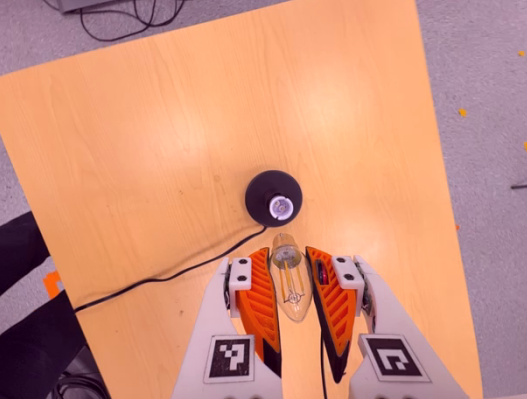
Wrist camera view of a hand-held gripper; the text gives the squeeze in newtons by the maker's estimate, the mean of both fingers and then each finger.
{"total": 21.0, "left": 23.0, "right": 19.0}